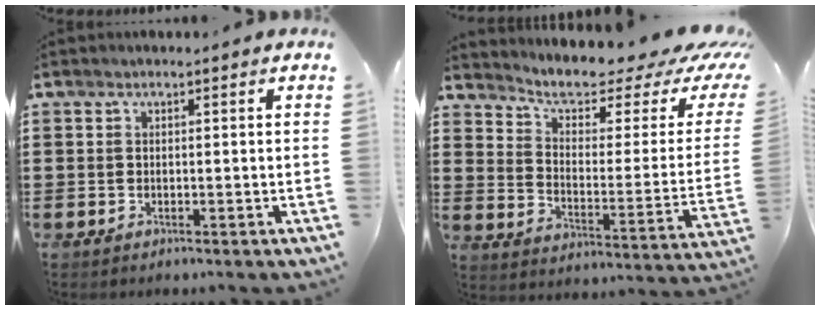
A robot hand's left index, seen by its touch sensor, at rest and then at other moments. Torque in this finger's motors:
{"motor_torque": [1.32, -0.82, 0.63, 0.07]}